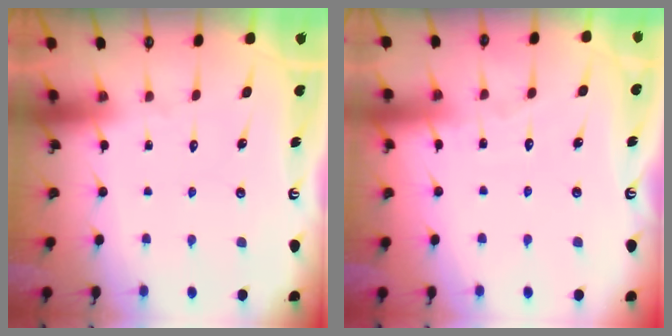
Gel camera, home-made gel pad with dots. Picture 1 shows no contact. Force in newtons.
{"total": 3.7, "press": 3.7, "slide": 0.4}